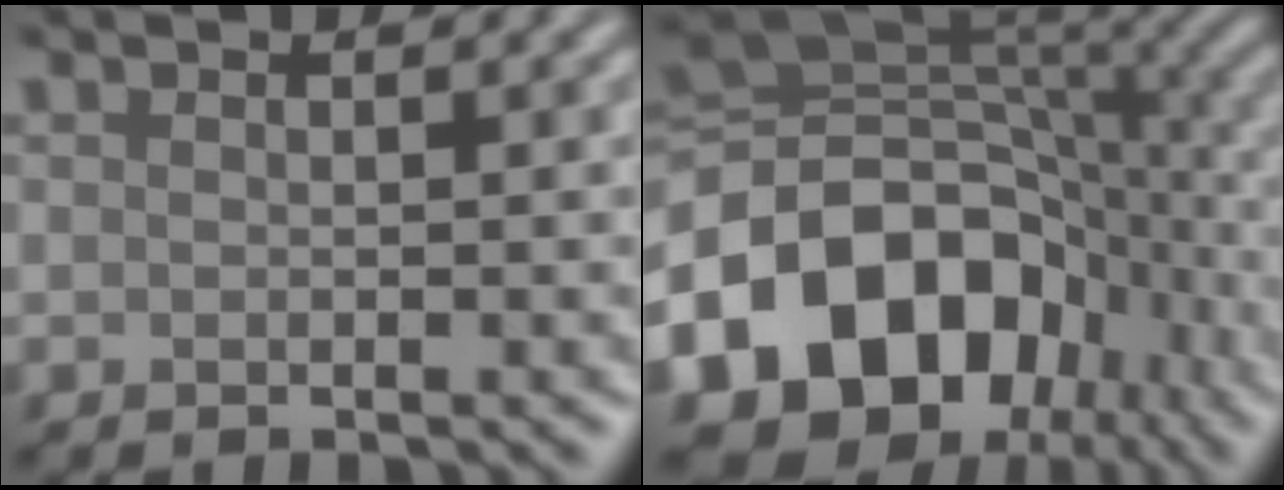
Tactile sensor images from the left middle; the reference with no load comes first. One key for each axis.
{"total": 15.2, "fx": -5.9, "fy": 11.4, "fz": 8.1, "tx": -0.154, "ty": -0.006, "tz": -0.111}